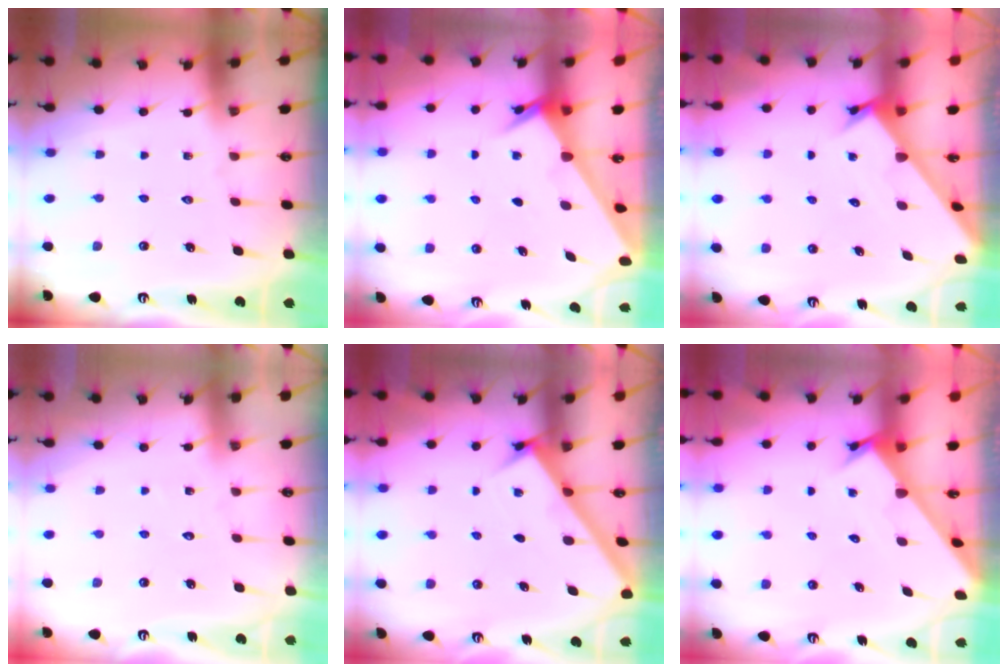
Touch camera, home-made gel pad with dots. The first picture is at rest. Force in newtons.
{"total": 2.6, "press": 2.6, "slide": 0.2}
{"total": 2.2, "press": 2.2, "slide": 0.1}
{"total": 3.8, "press": 3.8, "slide": 0.4}
{"total": 3.0, "press": 3.0, "slide": 0.2}
{"total": 2.3, "press": 2.3, "slide": 0.0}